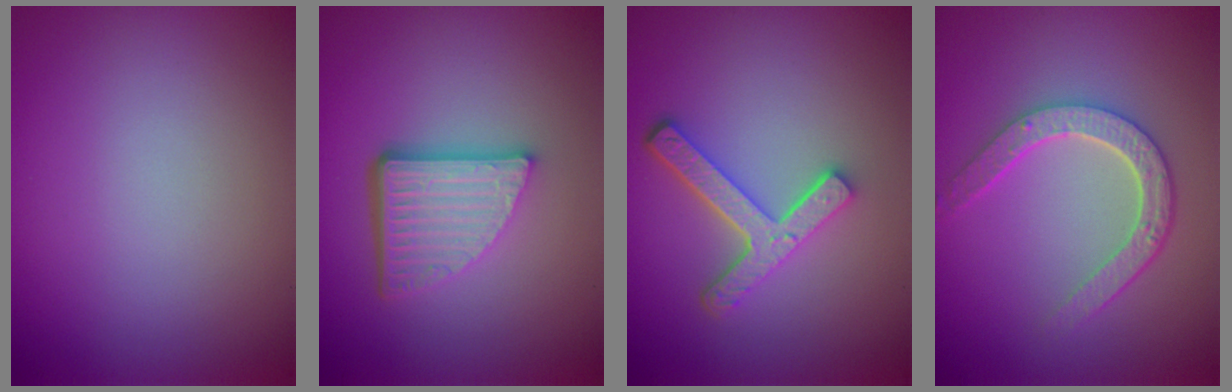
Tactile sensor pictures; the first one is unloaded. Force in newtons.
{"total": 5.7, "press": 3.8, "slide": 4.2}
{"total": 4.3, "press": 3.3, "slide": 2.8}
{"total": 4.2, "press": 3.3, "slide": 2.6}